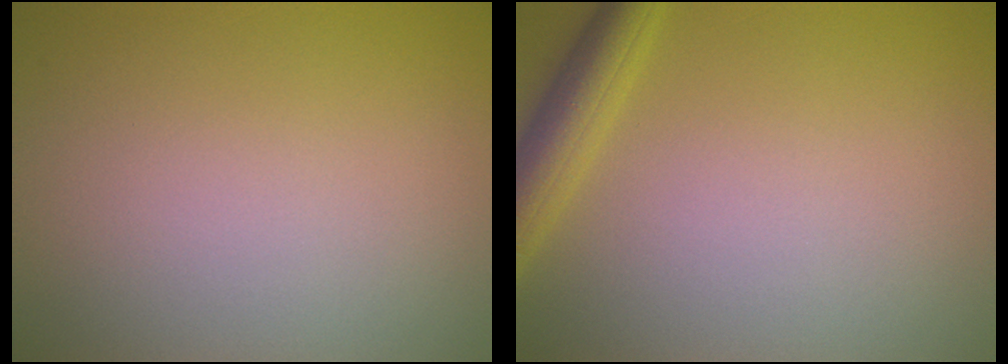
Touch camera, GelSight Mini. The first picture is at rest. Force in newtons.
{"total": 3.4, "press": 3.4, "slide": 0.2}